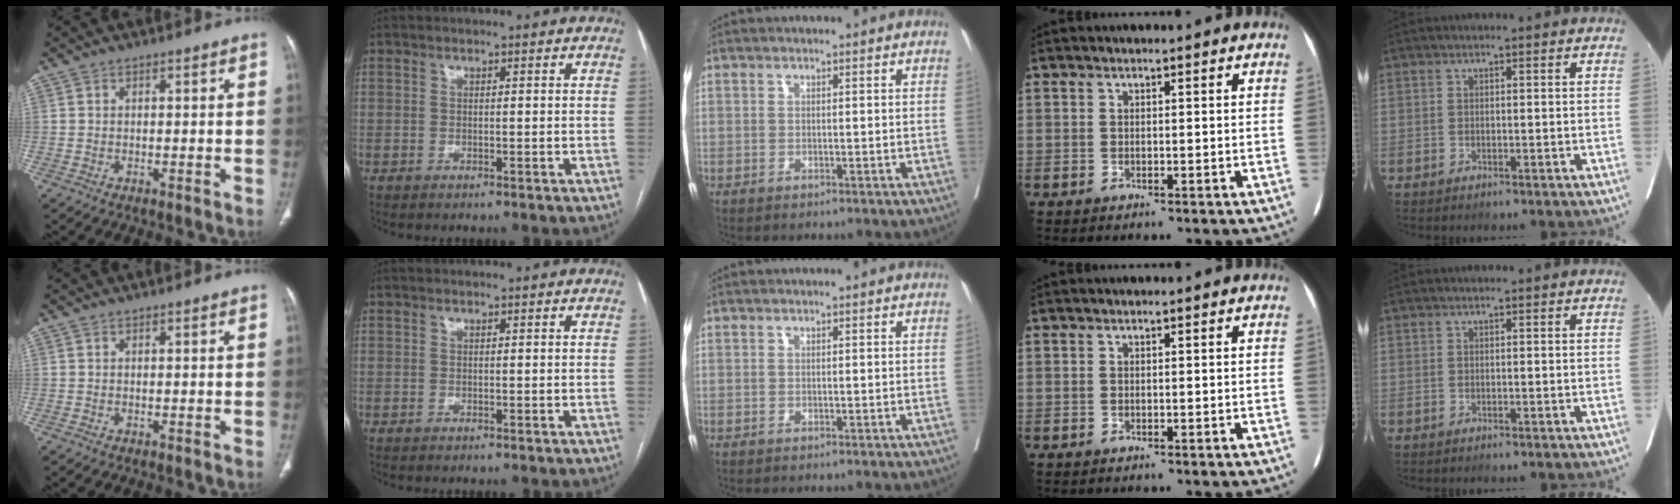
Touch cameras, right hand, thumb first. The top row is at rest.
{}